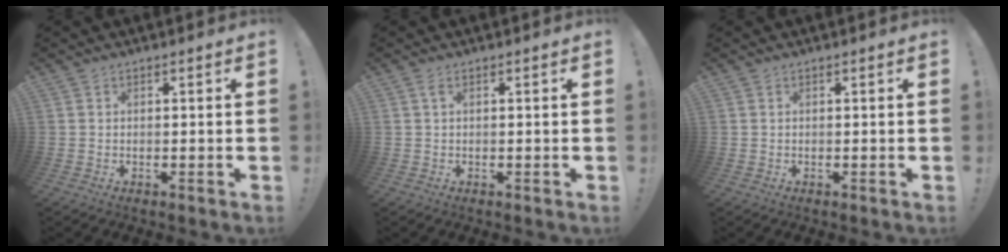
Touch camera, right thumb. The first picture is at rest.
{"total": 1.3, "force": [0.3, 0.3, 1.2], "torque": [-0.034, 0.004, 0.007]}
{"total": 0.0}